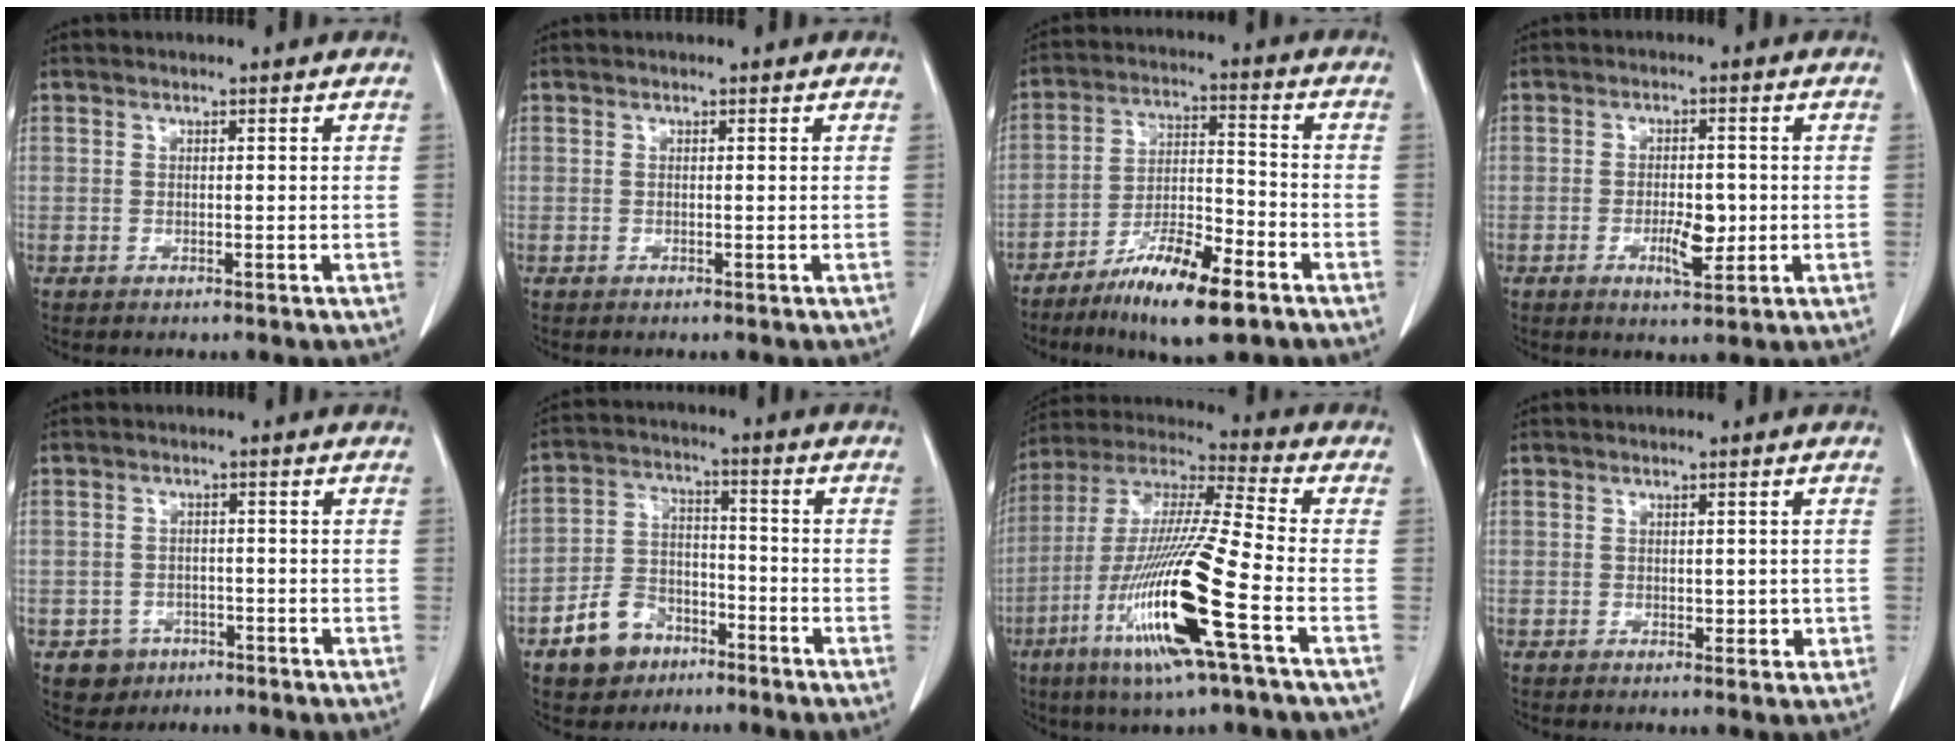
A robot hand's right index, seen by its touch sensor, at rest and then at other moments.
{"total": 0.0}
{"total": 12.3, "force": [-8.0, 2.2, 9.2], "torque": [-0.169, -0.015, -0.139]}
{"total": 4.7, "force": [-1.2, 1.7, 4.2], "torque": [-0.071, 0.000, -0.013]}
{"total": 3.7, "force": [-1.9, 3.2, 0.2], "torque": [0.003, 0.014, -0.025]}
{"total": 8.8, "force": [-5.3, 6.2, 3.4], "torque": [-0.075, 0.021, -0.088]}
{"total": 19.6, "force": [-7.4, 0.1, 18.1], "torque": [-0.389, -0.032, -0.147]}
{"total": 2.1, "force": [-0.2, 1.4, 1.5], "torque": [-0.017, 0.004, 0.004]}